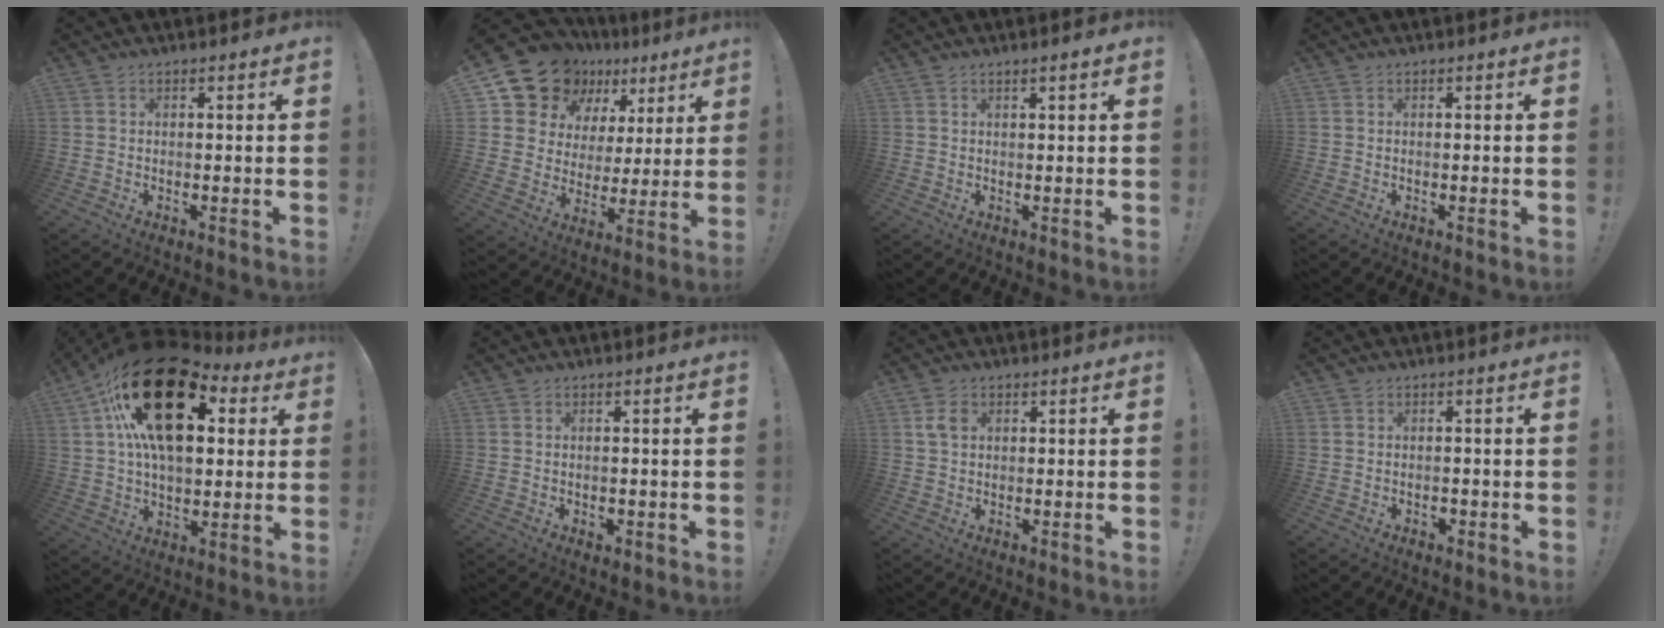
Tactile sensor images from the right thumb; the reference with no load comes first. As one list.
[{"total": 16.2, "force": [11.6, 9.9, 5.4], "torque": [-0.105, -0.075, 0.227]}, {"total": 1.2, "force": [0.7, -0.2, 0.9], "torque": [-0.012, -0.003, 0.011]}, {"total": 0.0}, {"total": 28.0, "force": [10.5, 14.9, 21.2], "torque": [-0.358, -0.055, 0.187]}, {"total": 1.0, "force": [-0.3, 0.8, 0.5], "torque": [-0.006, 0.002, -0.005]}, {"total": 4.0, "force": [1.3, 2.7, 2.6], "torque": [-0.037, 0.002, 0.024]}, {"total": 1.2, "force": [-0.7, 0.9, 0.3], "torque": [-0.009, 0.005, -0.011]}]